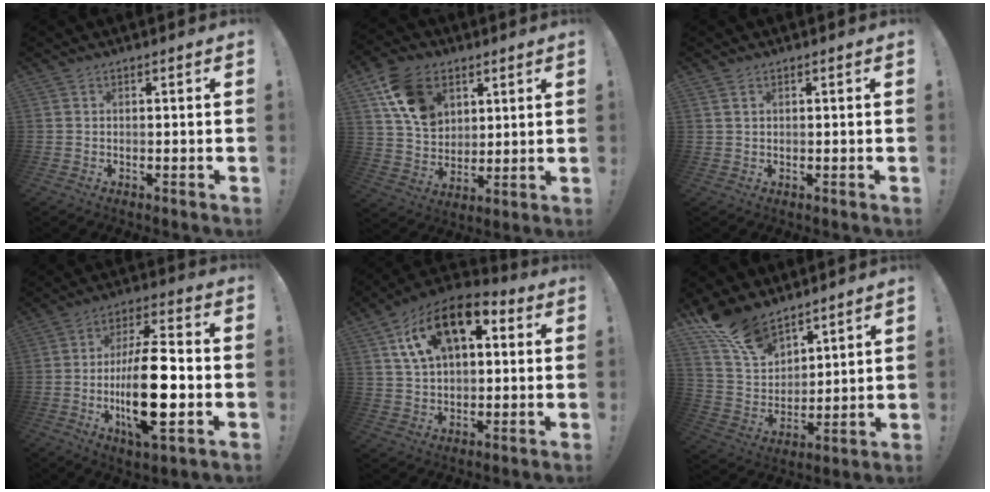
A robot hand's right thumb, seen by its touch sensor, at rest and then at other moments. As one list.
[{"total": 15.5, "force": [7.2, 11.4, 7.7], "torque": [-0.121, -0.023, 0.146]}, {"total": 1.4, "force": [0.8, 0.9, 0.8], "torque": [-0.021, 0.005, 0.015]}, {"total": 20.3, "force": [-3.7, 6.7, 18.8], "torque": [-0.349, 0.004, -0.060]}, {"total": 15.9, "force": [6.9, 9.5, 10.7], "torque": [-0.176, -0.018, 0.129]}, {"total": 14.4, "force": [11.7, 6.8, 5.1], "torque": [-0.107, -0.075, 0.222]}]